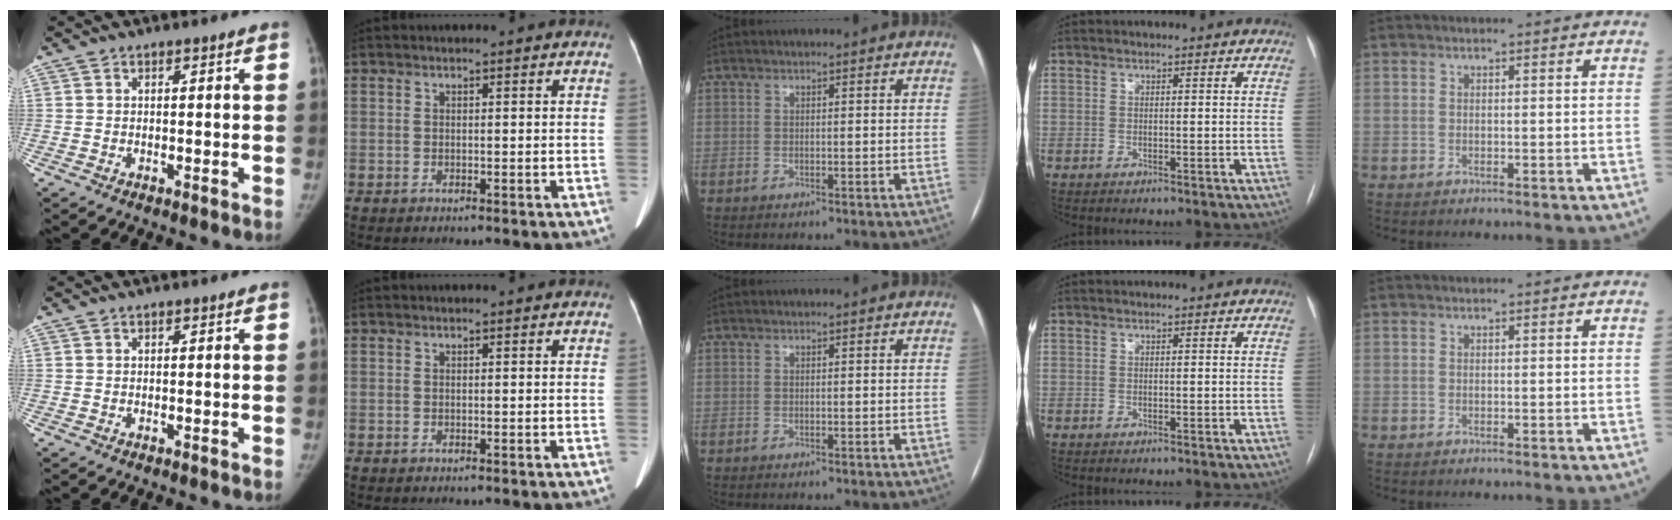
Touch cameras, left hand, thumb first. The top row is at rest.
{}